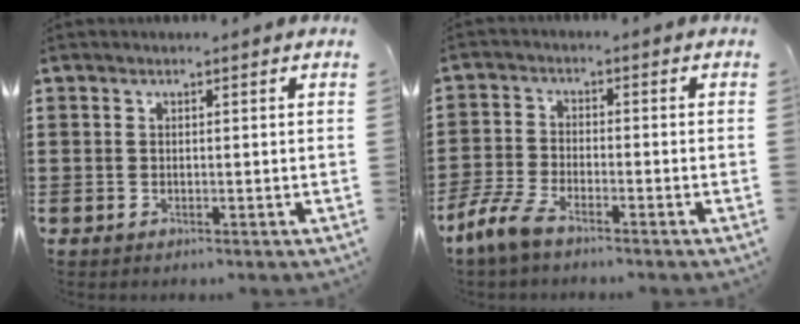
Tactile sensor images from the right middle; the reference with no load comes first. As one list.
[{"total": 5.7, "force": [-4.4, 1.3, 3.3], "torque": [-0.094, -0.010, -0.094]}]